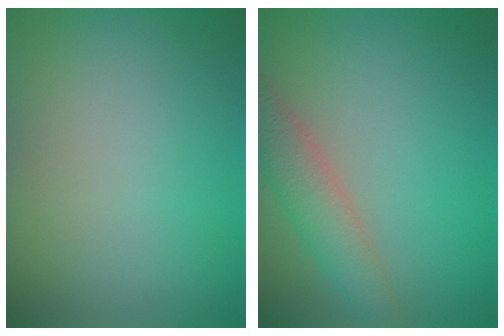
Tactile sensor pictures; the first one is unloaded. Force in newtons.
{"total": 3.9, "press": 3.9, "slide": 0.1}